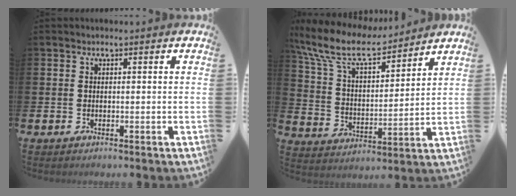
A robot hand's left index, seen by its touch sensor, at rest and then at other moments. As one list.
[{"total": 10.9, "force": [9.4, 3.2, 4.5], "torque": [-0.135, -0.049, 0.168]}]